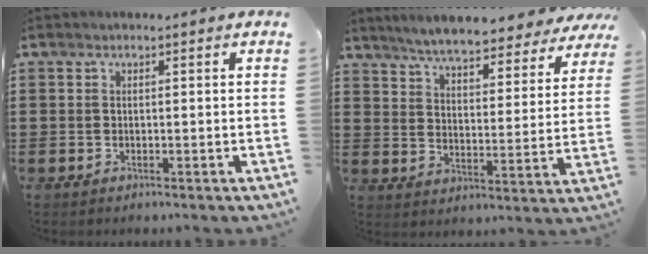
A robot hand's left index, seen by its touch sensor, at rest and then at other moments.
{"total": 5.9, "force": [5.6, 0.1, 1.7], "torque": [-0.060, -0.037, 0.096]}